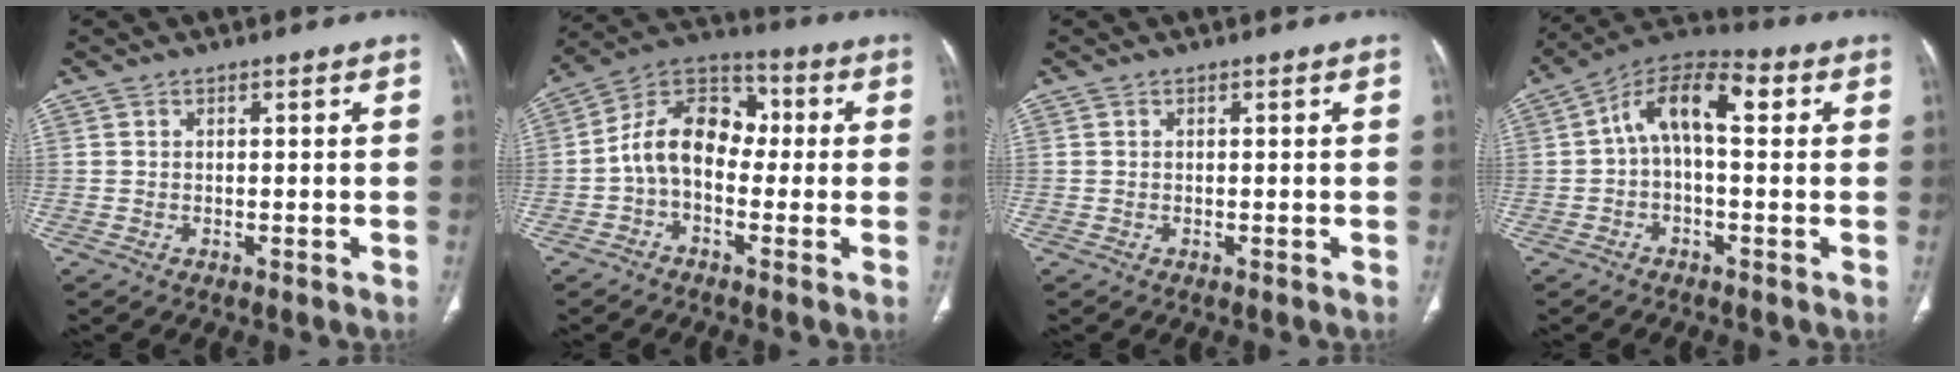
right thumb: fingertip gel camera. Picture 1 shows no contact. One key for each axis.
{"total": 12.2, "fx": -1.0, "fy": 8.3, "fz": 8.9, "tx": -0.128, "ty": 0.039, "tz": -0.035}
{"total": 0.0}
{"total": 10.9, "fx": 1.5, "fy": 5.3, "fz": 9.4, "tx": -0.148, "ty": 0.040, "tz": 0.012}